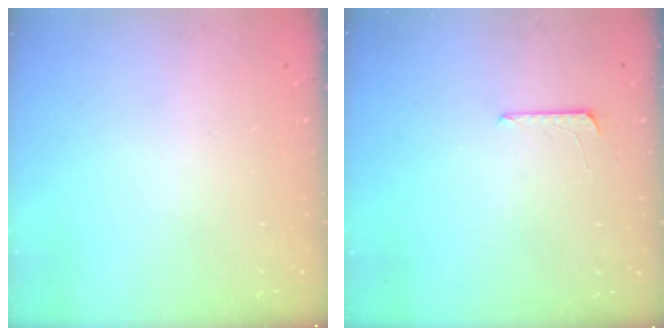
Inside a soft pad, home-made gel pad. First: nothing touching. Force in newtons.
{"total": 4.9, "press": 4.9, "slide": 0.4}